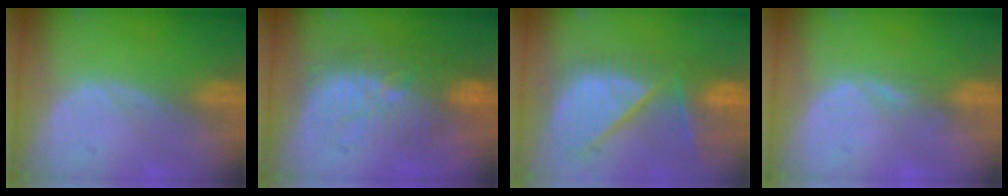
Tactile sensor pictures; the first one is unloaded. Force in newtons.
{"total": 9.2, "press": 9.0, "slide": 2.0}
{"total": 11.7, "press": 10.3, "slide": 5.5}
{"total": 1.3, "press": 1.3, "slide": 0.2}